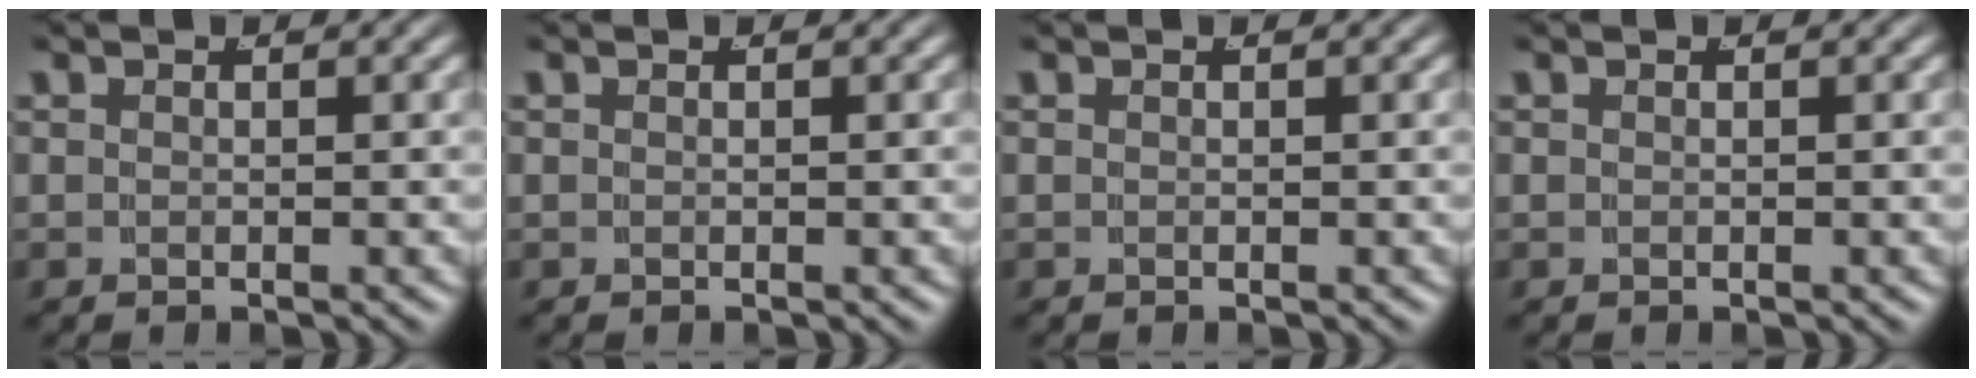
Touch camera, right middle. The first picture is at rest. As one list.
[{"total": 0.0}, {"total": 0.0}, {"total": 0.0}]